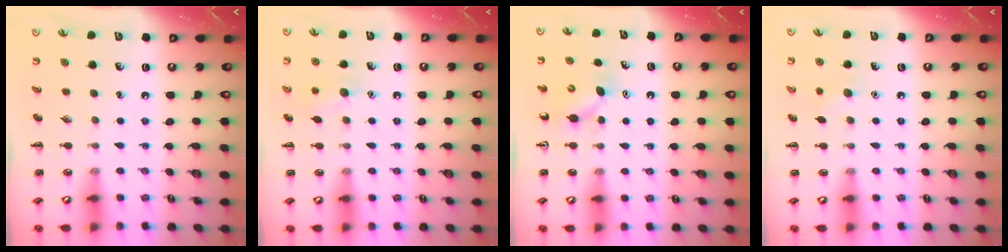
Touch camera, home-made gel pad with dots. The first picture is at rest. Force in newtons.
{"total": 6.7, "press": 6.6, "slide": 1.4}
{"total": 2.9, "press": 2.7, "slide": 1.1}
{"total": 5.8, "press": 5.6, "slide": 1.5}